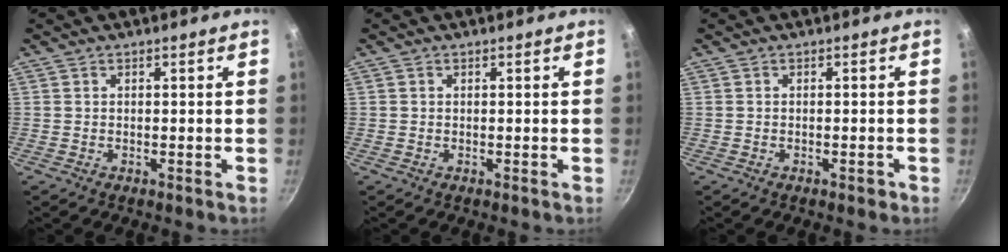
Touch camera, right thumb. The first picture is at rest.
{"total": 0.0}
{"total": 1.3, "force": [-0.7, 0.6, 0.9], "torque": [-0.012, 0.008, -0.006]}